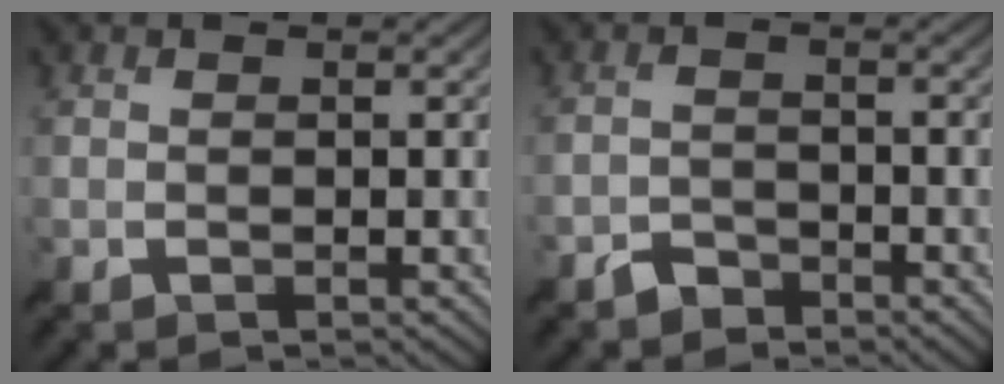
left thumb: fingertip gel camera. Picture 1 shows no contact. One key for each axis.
{"total": 2.2, "fx": -1.9, "fy": 1.0, "fz": 0.5, "tx": -0.003, "ty": 0.004, "tz": -0.043}